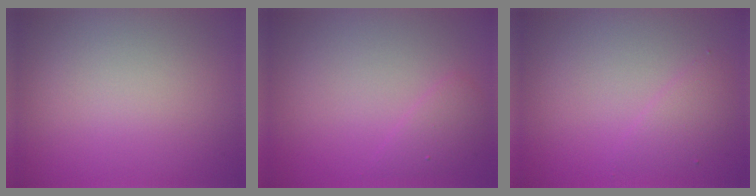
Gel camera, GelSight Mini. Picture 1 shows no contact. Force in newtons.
{"total": 1.5, "press": 1.5, "slide": 0.1}
{"total": 1.6, "press": 1.6, "slide": 0.3}